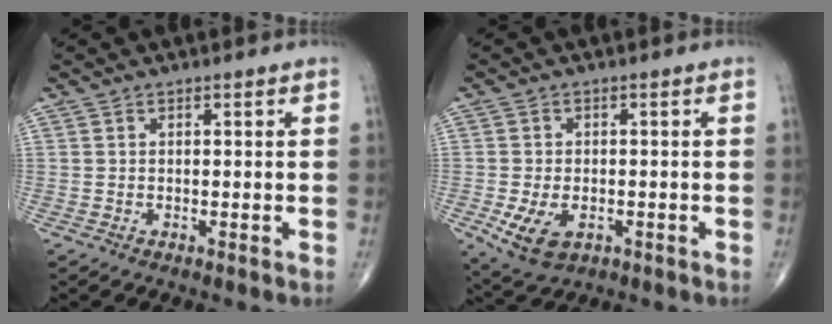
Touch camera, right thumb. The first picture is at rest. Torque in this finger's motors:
{"motor_torque": [-0.17, 0.31, 0.35, 0.24, 0.10]}